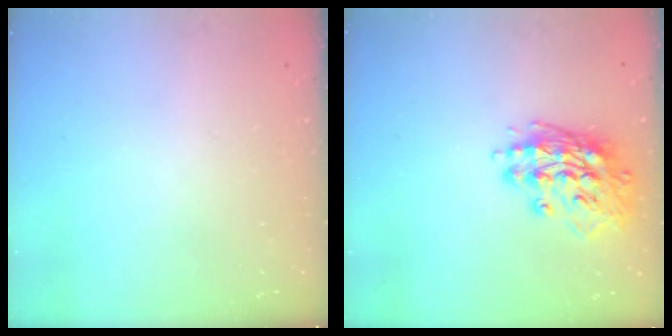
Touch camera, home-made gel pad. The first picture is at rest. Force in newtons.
{"total": 15.7, "press": 15.5, "slide": 2.5}